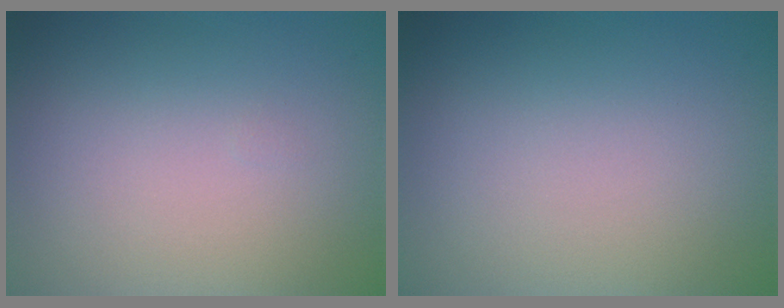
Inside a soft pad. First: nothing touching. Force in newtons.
{"total": 0.0}